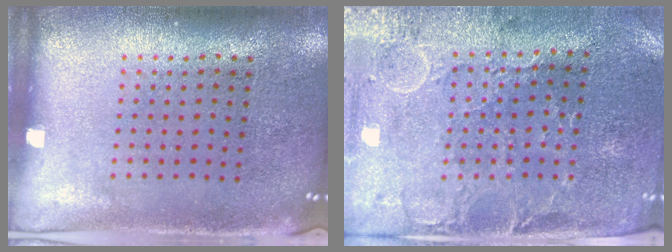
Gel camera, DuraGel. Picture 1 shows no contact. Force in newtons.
{"total": 0.7, "press": 0.5, "slide": 0.4}